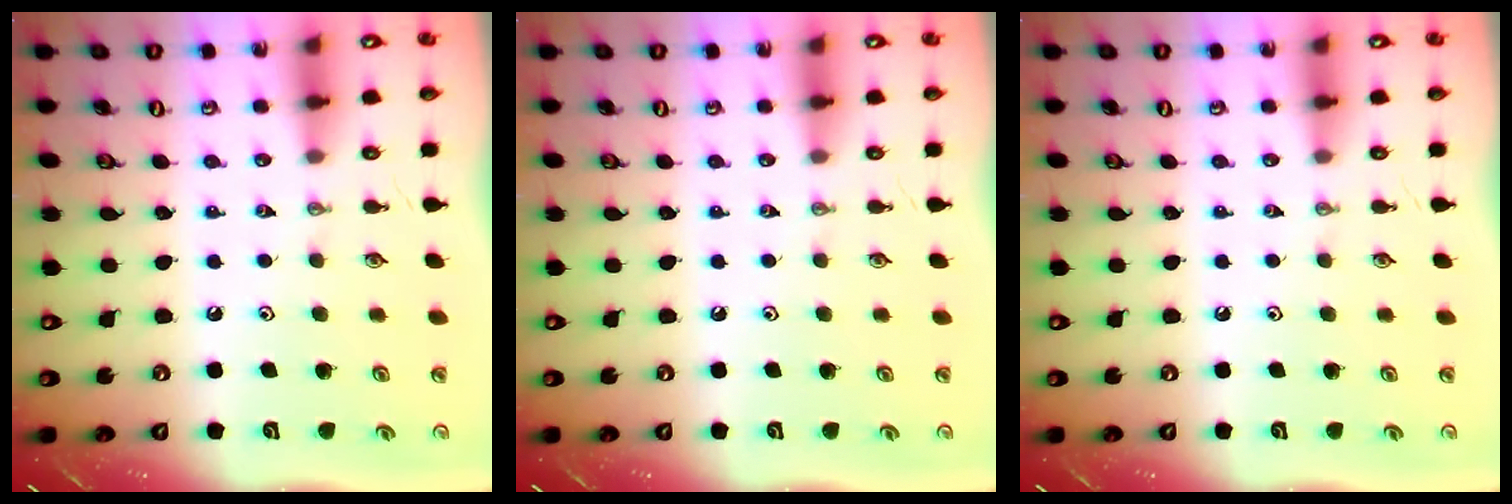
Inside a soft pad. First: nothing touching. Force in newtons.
{"total": 0.0}
{"total": 0.0}